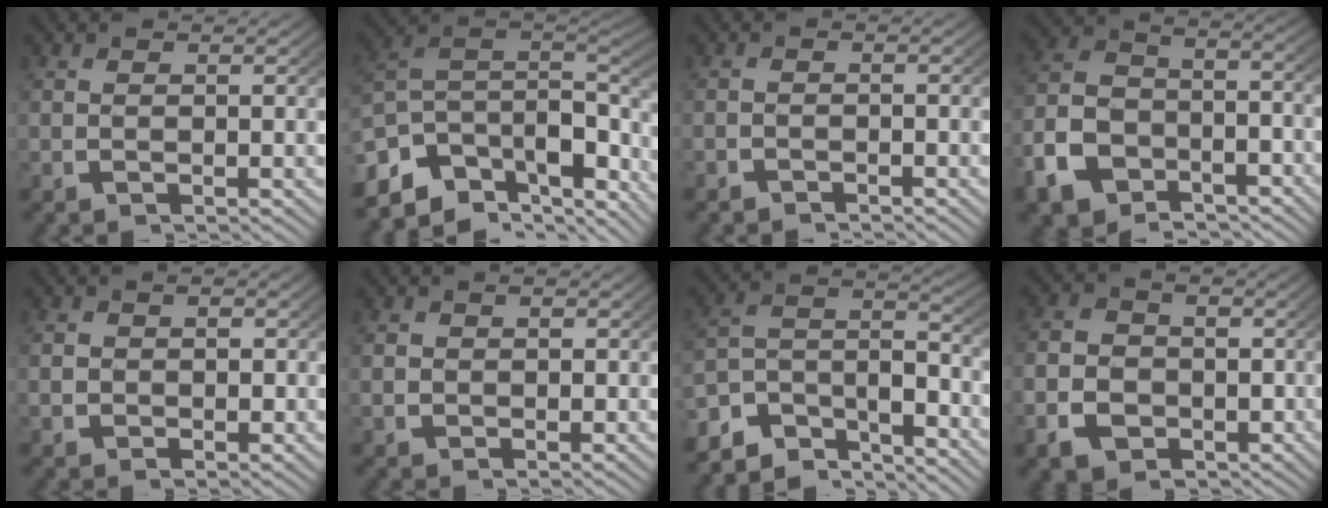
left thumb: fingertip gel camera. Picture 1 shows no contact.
{"total": 13.5, "force": [-3.2, 8.9, 9.7], "torque": [-0.225, -0.052, -0.029]}
{"total": 1.3, "force": [-1.3, 0.4, 0.0], "torque": [0.000, -0.007, -0.022]}
{"total": 10.3, "force": [-5.0, 7.5, 5.1], "torque": [-0.119, -0.036, -0.074]}
{"total": 2.7, "force": [-0.1, 2.1, 1.6], "torque": [-0.033, -0.006, 0.000]}
{"total": 2.3, "force": [0.1, 2.0, 1.2], "torque": [-0.027, -0.004, 0.004]}
{"total": 9.1, "force": [-3.6, 5.5, 6.4], "torque": [-0.130, -0.018, -0.059]}
{"total": 8.0, "force": [-2.0, 6.6, 4.0], "torque": [-0.076, -0.028, -0.022]}